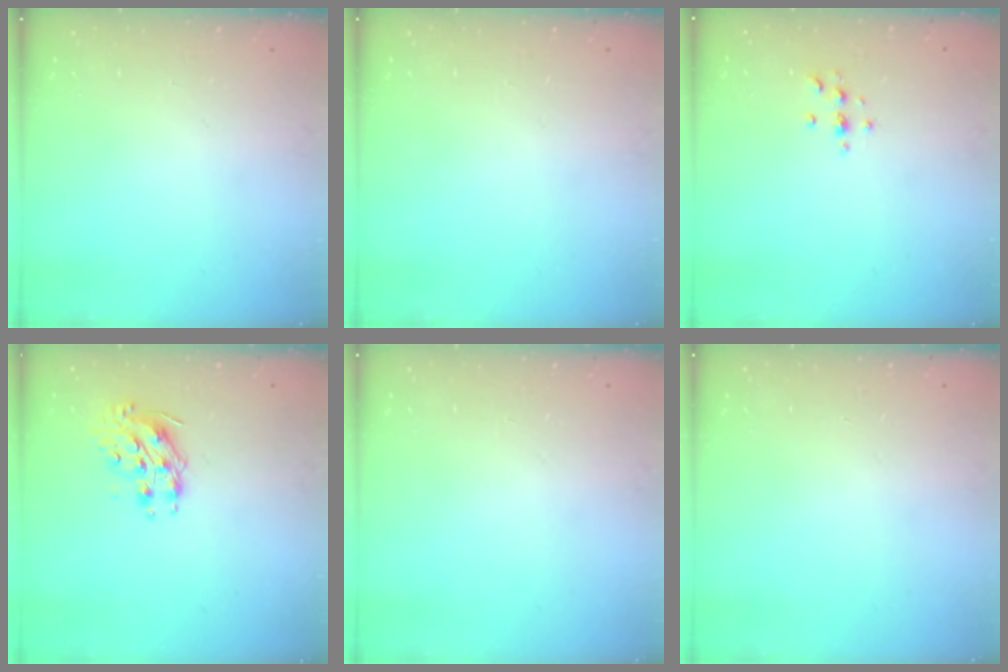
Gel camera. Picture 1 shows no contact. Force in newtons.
{"total": 0.0}
{"total": 3.4, "press": 3.4, "slide": 0.4}
{"total": 9.0, "press": 9.0, "slide": 0.4}
{"total": 0.0}
{"total": 0.0}